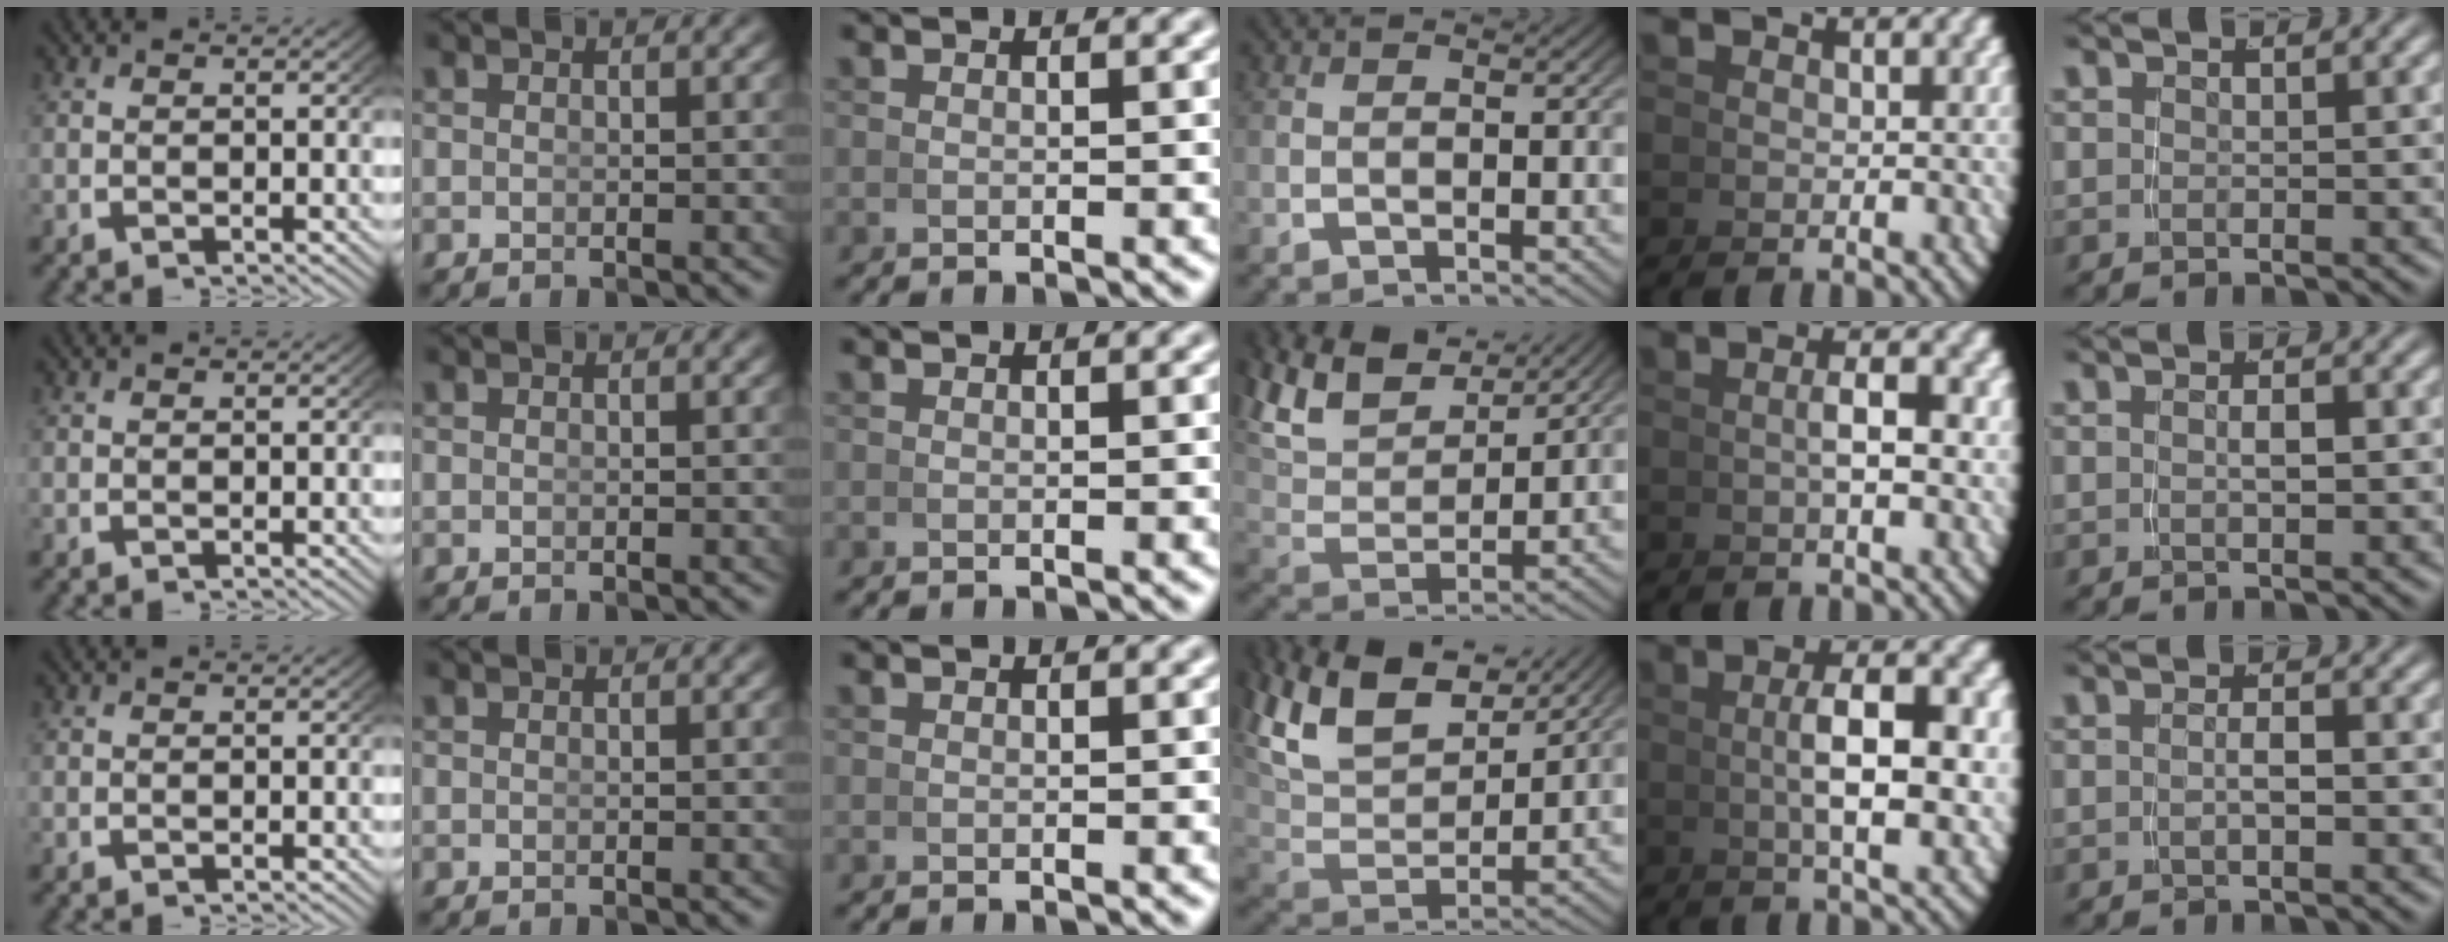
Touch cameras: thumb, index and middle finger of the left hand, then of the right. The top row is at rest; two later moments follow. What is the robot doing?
{"motion": "grasp_and_lifting", "object": "photo album"}